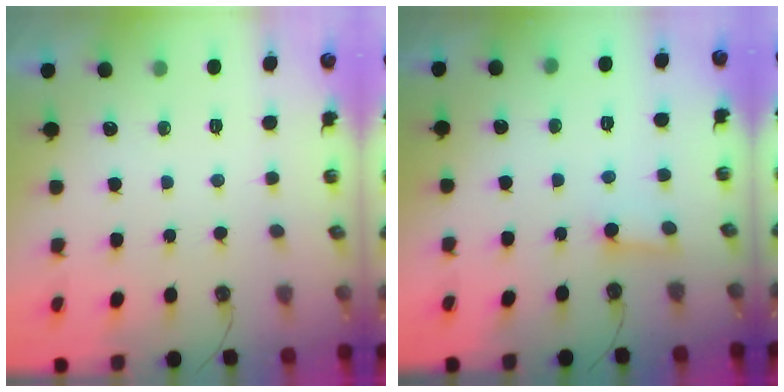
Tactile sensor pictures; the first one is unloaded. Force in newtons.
{"total": 3.5, "press": 3.5, "slide": 0.5}